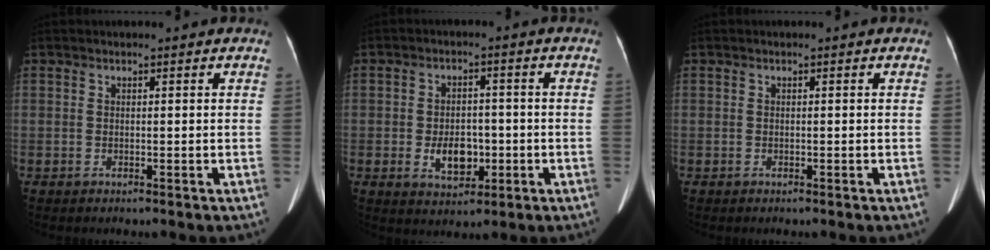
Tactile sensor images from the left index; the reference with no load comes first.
{"total": 5.8, "force": [-1.4, 3.7, 4.2], "torque": [-0.078, 0.003, -0.014]}
{"total": 0.0}